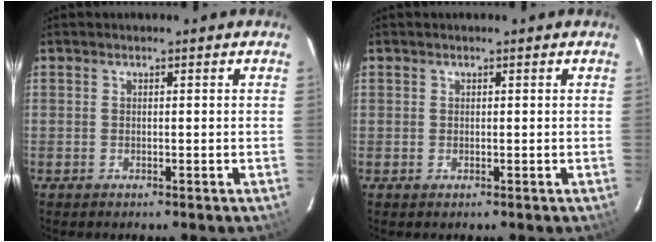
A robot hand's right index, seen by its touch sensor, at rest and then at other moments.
{"total": 0.7, "force": [0.1, 0.7, -0.1], "torque": [0.005, 0.002, 0.000]}